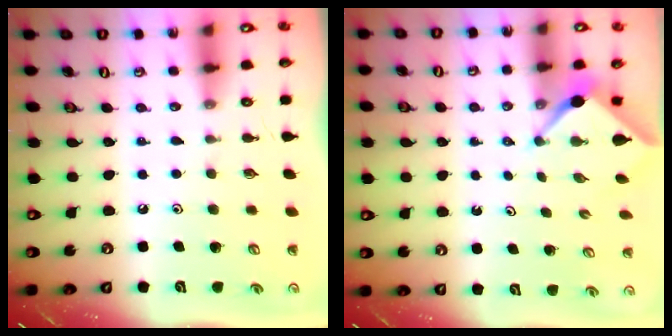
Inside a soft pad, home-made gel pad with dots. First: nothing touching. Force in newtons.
{"total": 2.5, "press": 2.4, "slide": 0.3}